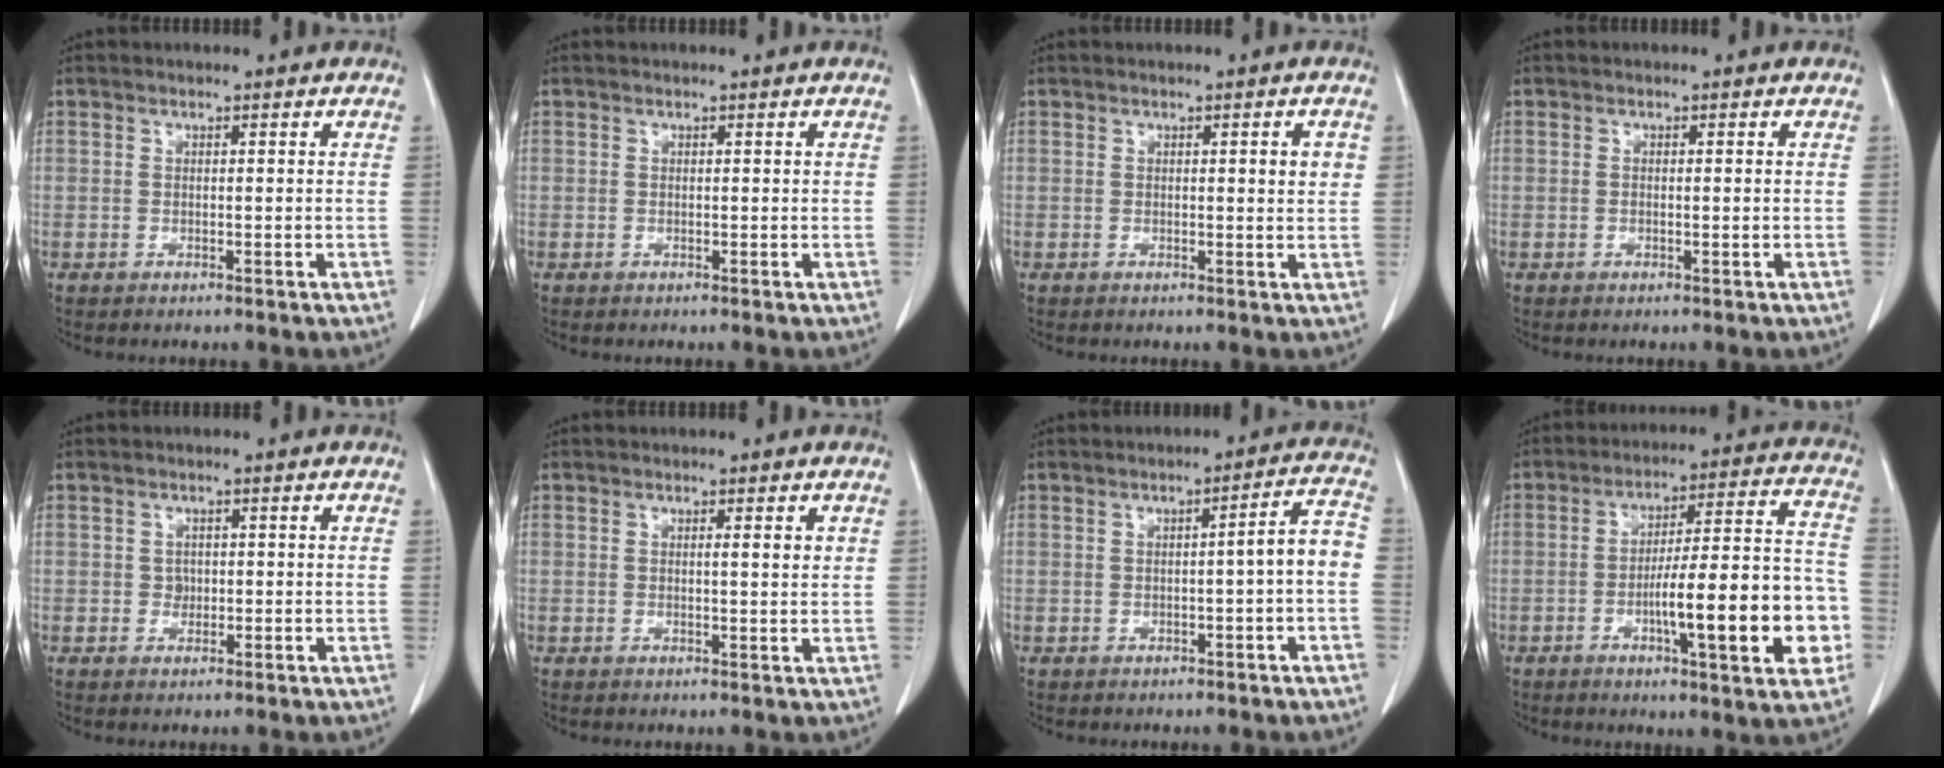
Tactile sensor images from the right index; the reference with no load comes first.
{"total": 0.0}
{"total": 2.2, "force": [0.6, 0.4, 2.1], "torque": [-0.028, 0.000, 0.008]}
{"total": 1.0, "force": [0.0, 0.2, 1.0], "torque": [-0.022, -0.002, 0.001]}
{"total": 1.1, "force": [-0.1, 1.0, 0.5], "torque": [-0.007, 0.002, 0.000]}
{"total": 1.7, "force": [0.7, 0.1, 1.6], "torque": [-0.025, -0.001, 0.008]}
{"total": 4.8, "force": [-0.9, 0.0, 4.7], "torque": [-0.060, 0.017, -0.013]}
{"total": 17.7, "force": [-4.9, 2.4, 16.9], "torque": [-0.220, 0.020, -0.067]}